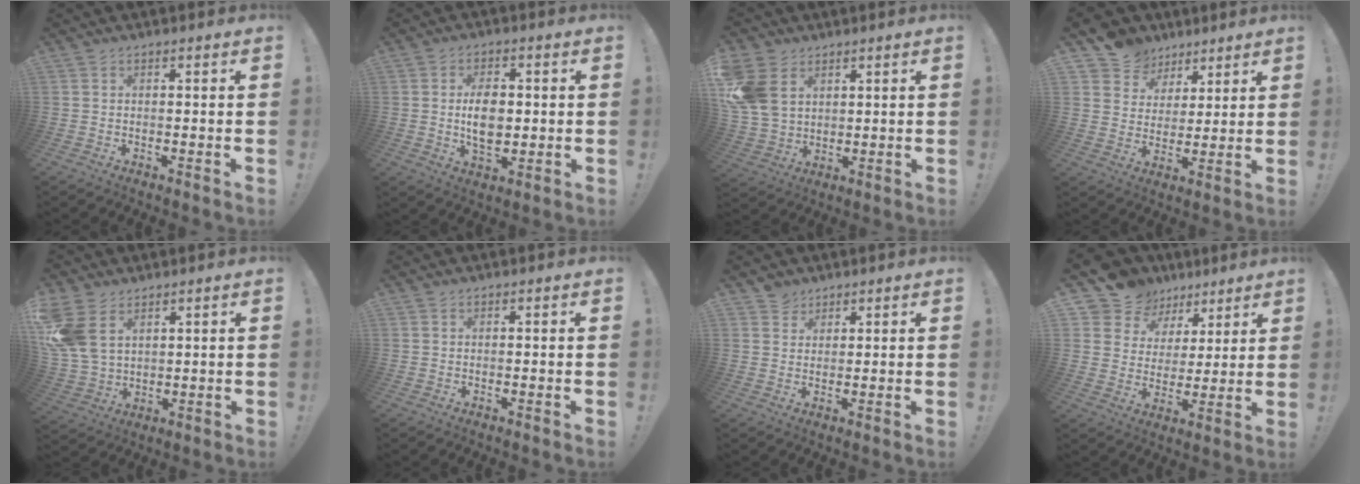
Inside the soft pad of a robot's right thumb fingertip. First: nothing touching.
{"total": 9.0, "force": [0.2, 5.8, 6.9], "torque": [-0.107, -0.006, -0.001]}
{"total": 12.6, "force": [4.4, 9.6, 6.8], "torque": [-0.142, -0.013, 0.091]}
{"total": 8.8, "force": [5.0, 7.1, 1.2], "torque": [-0.032, -0.033, 0.104]}
{"total": 11.2, "force": [4.8, 7.6, 6.6], "torque": [-0.139, -0.012, 0.102]}
{"total": 0.0}
{"total": 3.5, "force": [2.7, 2.3, 0.3], "torque": [-0.006, -0.014, 0.050]}
{"total": 10.3, "force": [6.6, 7.7, 2.0], "torque": [-0.042, -0.052, 0.132]}